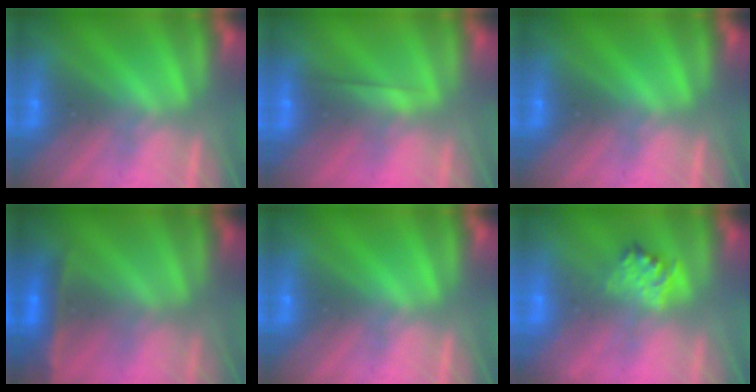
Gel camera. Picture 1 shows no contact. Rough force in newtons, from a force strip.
{"total": 1.9}
{"total": 0.0}
{"total": 2.4}
{"total": 0.0}
{"total": 2.4}